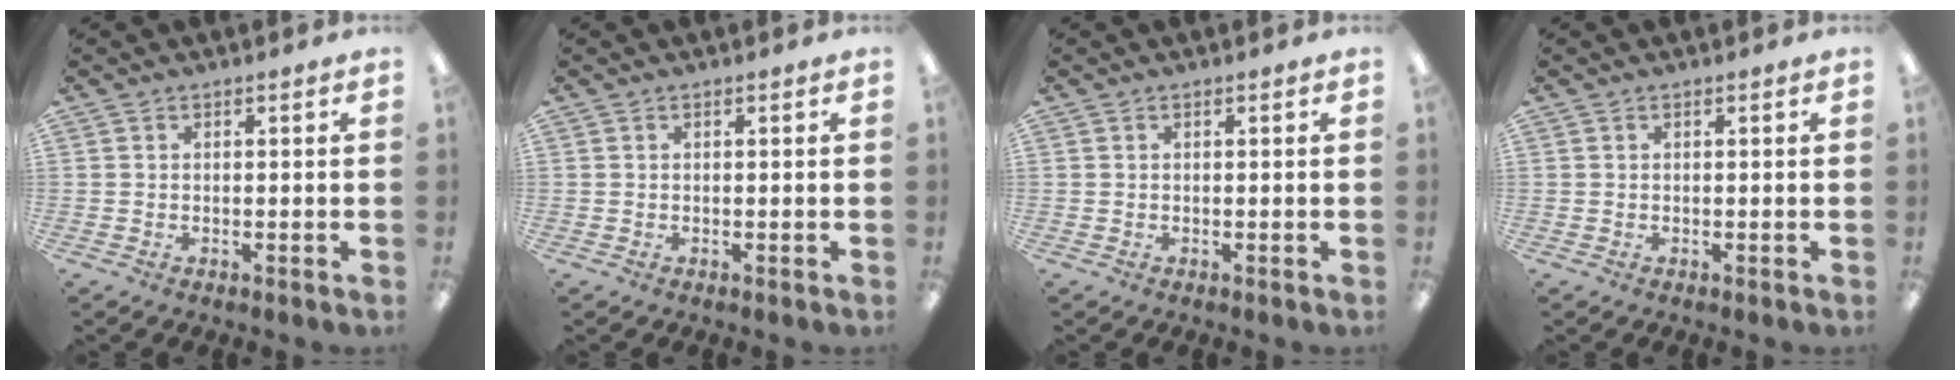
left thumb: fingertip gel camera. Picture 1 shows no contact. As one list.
[{"total": 0.0}, {"total": 0.0}, {"total": 0.0}]